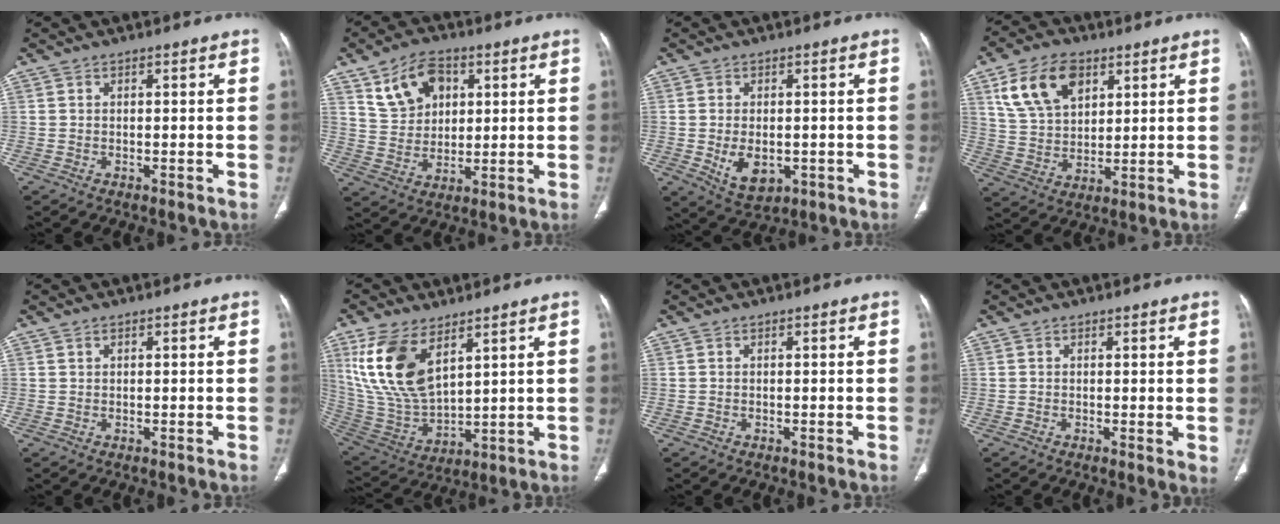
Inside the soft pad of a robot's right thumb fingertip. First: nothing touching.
{"total": 10.7, "force": [4.7, 7.5, 5.9], "torque": [-0.075, -0.011, 0.090]}
{"total": 6.8, "force": [-1.3, 4.3, 5.1], "torque": [-0.074, -0.007, -0.008]}
{"total": 13.2, "force": [6.2, 8.3, 8.1], "torque": [-0.126, -0.014, 0.122]}
{"total": 0.6, "force": [0.4, 0.4, 0.3], "torque": [-0.003, -0.001, 0.006]}
{"total": 16.1, "force": [7.7, 8.1, 11.7], "torque": [-0.225, -0.029, 0.169]}
{"total": 0.0}
{"total": 1.8, "force": [0.4, 0.6, 1.6], "torque": [-0.028, -0.009, 0.004]}